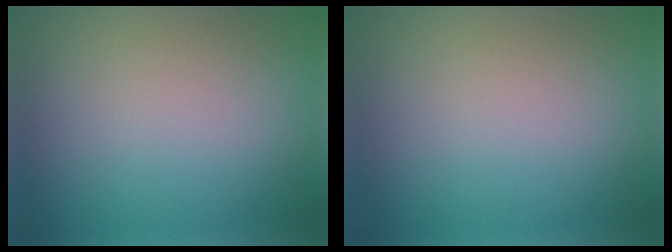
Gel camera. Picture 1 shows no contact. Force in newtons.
{"total": 0.0}